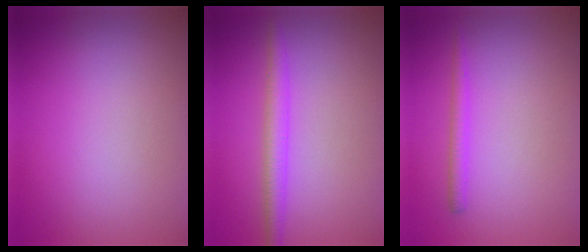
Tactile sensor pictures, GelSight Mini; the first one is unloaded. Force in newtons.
{"total": 2.4, "press": 2.4, "slide": 0.2}
{"total": 1.4, "press": 1.4, "slide": 0.1}